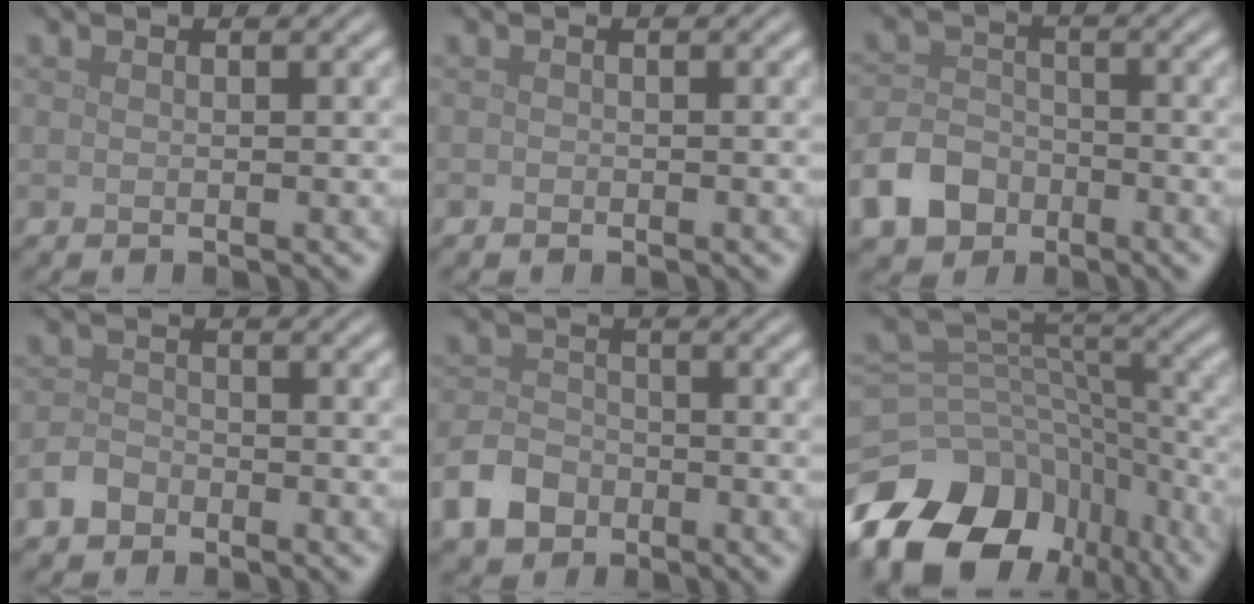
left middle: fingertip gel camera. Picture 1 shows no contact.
{"total": 0.0}
{"total": 5.0, "force": [-2.8, 3.6, 2.0], "torque": [-0.043, 0.000, -0.061]}
{"total": 2.1, "force": [-1.5, 1.3, 0.7], "torque": [-0.009, 0.004, -0.036]}
{"total": 3.9, "force": [-2.2, 2.7, 1.7], "torque": [-0.036, 0.000, -0.048]}
{"total": 13.8, "force": [-8.8, 9.0, 5.6], "torque": [-0.126, 0.004, -0.135]}